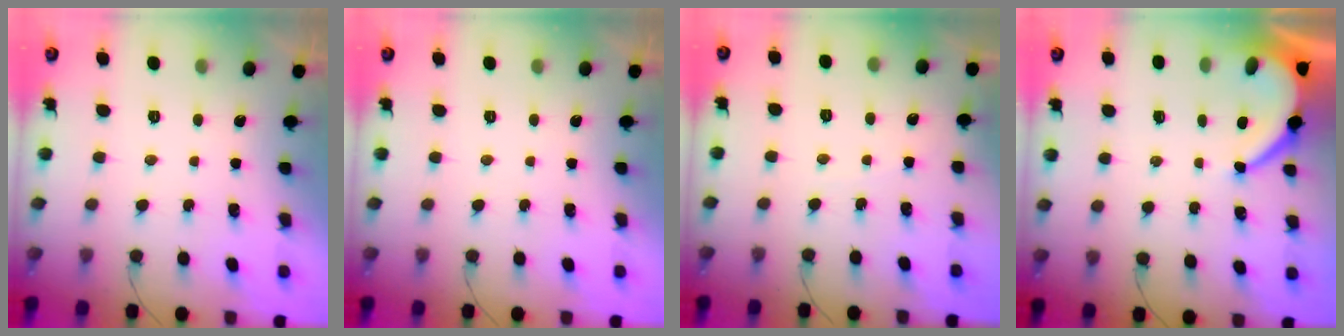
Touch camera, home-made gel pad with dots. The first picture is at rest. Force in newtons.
{"total": 0.0}
{"total": 2.9, "press": 2.9, "slide": 0.4}
{"total": 6.9, "press": 6.9, "slide": 0.6}